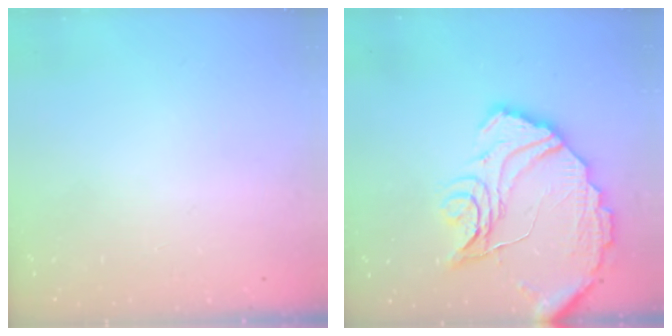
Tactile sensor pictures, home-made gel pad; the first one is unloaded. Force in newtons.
{"total": 21.9, "press": 21.8, "slide": 2.0}